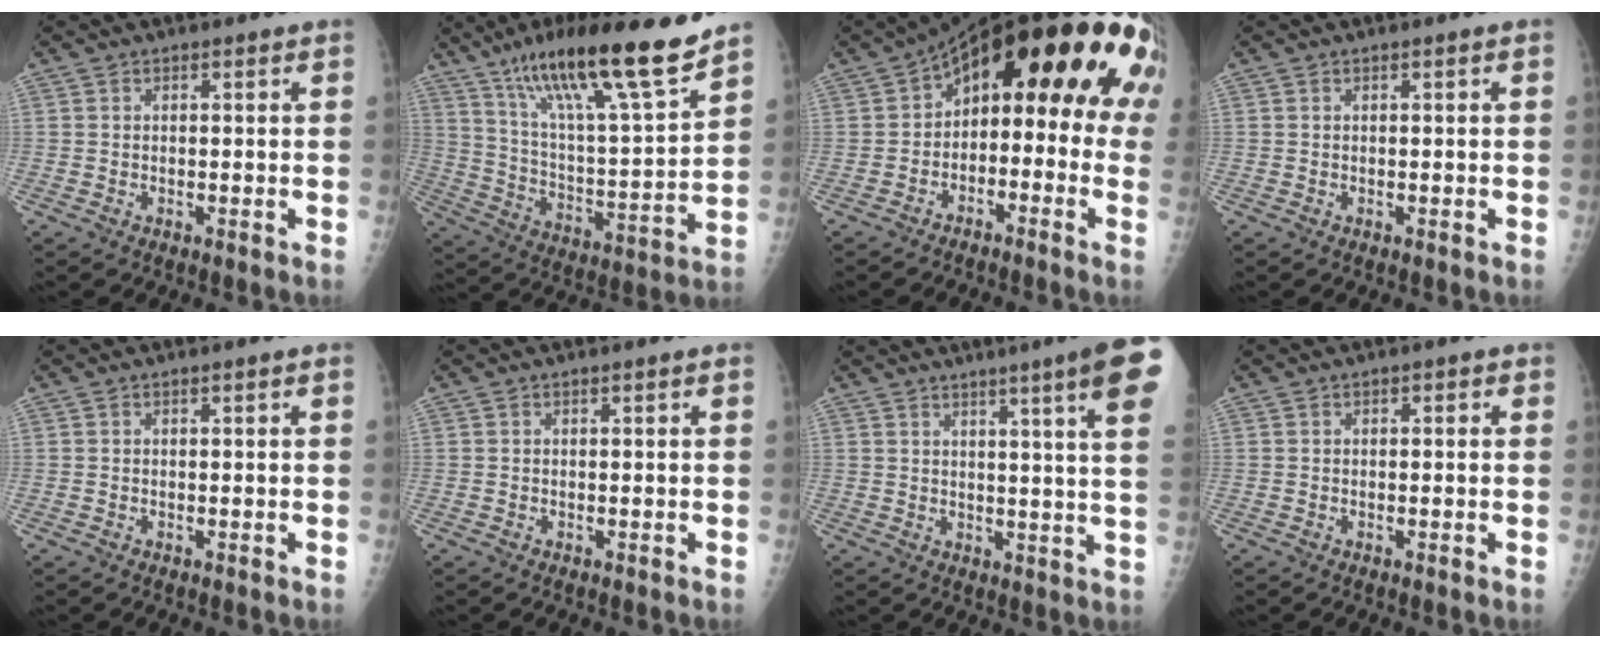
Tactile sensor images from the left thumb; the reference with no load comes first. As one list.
[{"total": 22.1, "force": [15.7, 2.8, 15.2], "torque": [-0.235, -0.068, 0.272]}, {"total": 23.3, "force": [4.4, 11.6, 19.7], "torque": [-0.241, 0.053, 0.051]}, {"total": 0.0}, {"total": 0.0}, {"total": 0.0}, {"total": 14.6, "force": [8.2, 0.0, 12.0], "torque": [-0.149, -0.027, 0.085]}, {"total": 0.9, "force": [0.1, 0.5, 0.7], "torque": [-0.004, 0.003, -0.003]}]